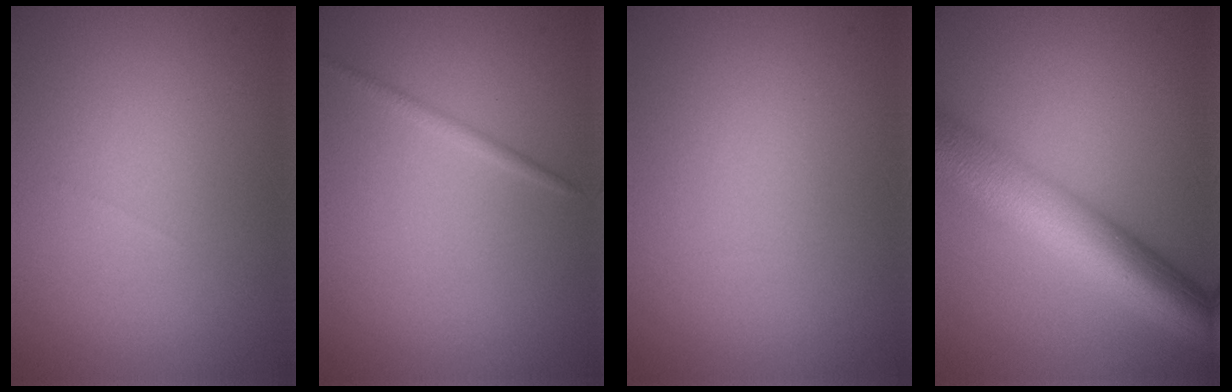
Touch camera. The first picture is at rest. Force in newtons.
{"total": 0.9, "press": 0.9, "slide": 0.0}
{"total": 0.0}
{"total": 10.3, "press": 10.3, "slide": 0.3}